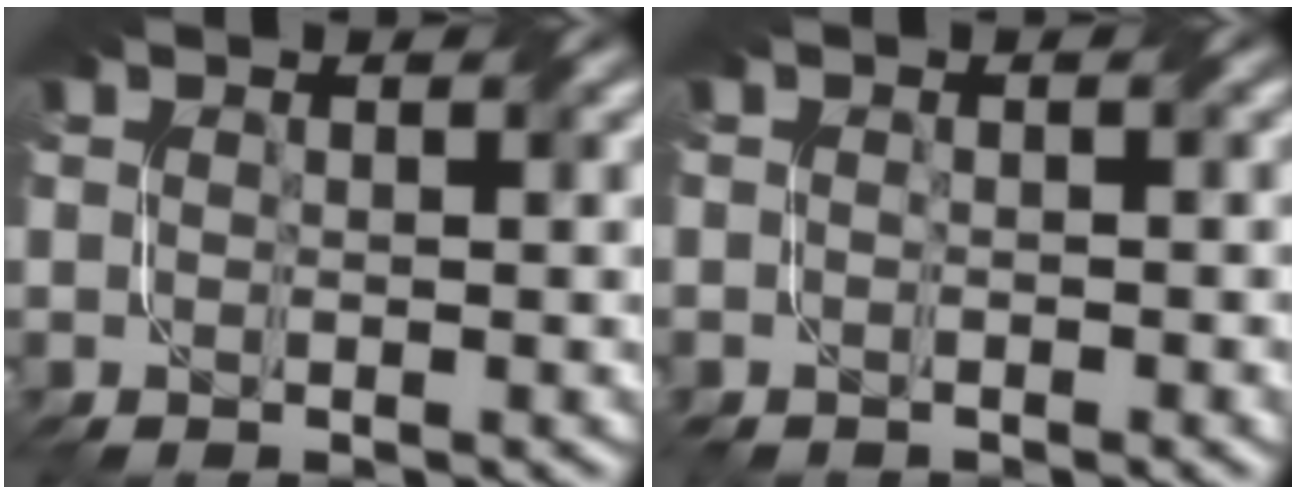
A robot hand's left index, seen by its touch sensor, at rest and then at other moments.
{"total": 1.9, "force": [-1.8, -0.4, -0.6], "torque": [0.009, -0.002, -0.010]}